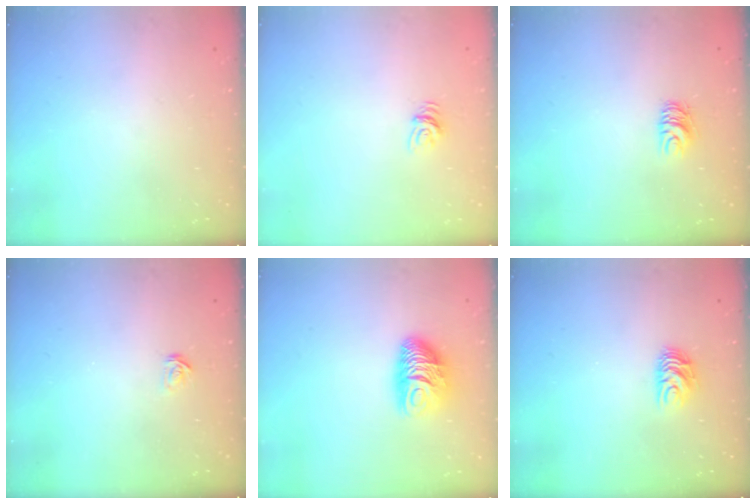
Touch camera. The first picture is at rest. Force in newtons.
{"total": 5.4, "press": 5.4, "slide": 0.3}
{"total": 5.5, "press": 5.5, "slide": 0.4}
{"total": 2.1, "press": 2.1, "slide": 0.2}
{"total": 9.0, "press": 9.0, "slide": 0.6}
{"total": 6.7, "press": 6.6, "slide": 0.6}